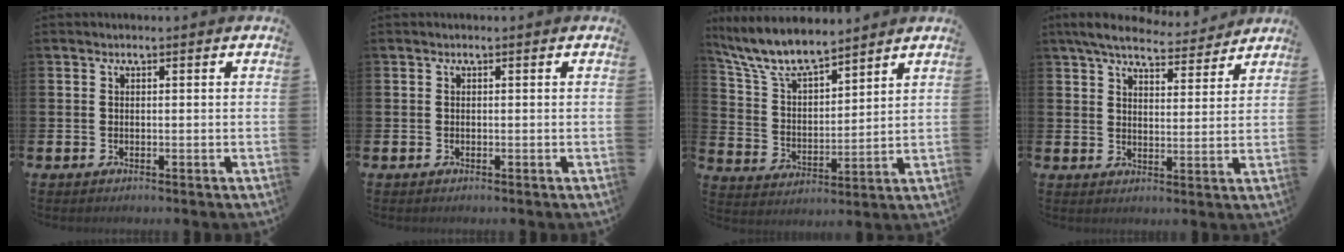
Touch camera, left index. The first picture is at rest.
{"total": 0.0}
{"total": 7.7, "force": [7.2, 1.6, 2.1], "torque": [-0.076, -0.037, 0.130]}
{"total": 6.4, "force": [6.0, 1.5, 1.8], "torque": [-0.046, -0.036, 0.104]}